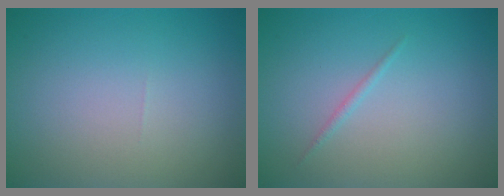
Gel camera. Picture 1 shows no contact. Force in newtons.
{"total": 0.6, "press": 0.6, "slide": 0.0}